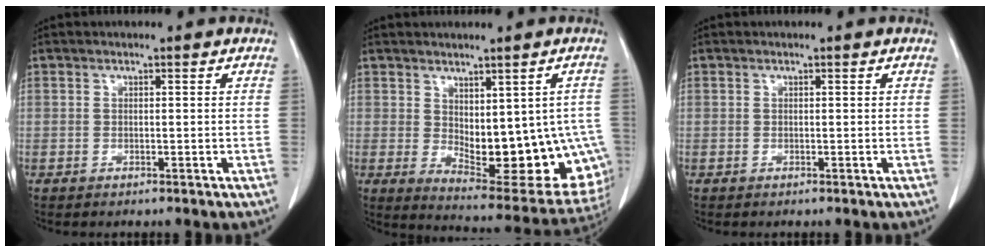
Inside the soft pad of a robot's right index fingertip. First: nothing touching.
{"total": 16.9, "force": [-1.9, 7.8, 14.9], "torque": [-0.145, -0.001, 0.000]}
{"total": 0.0}